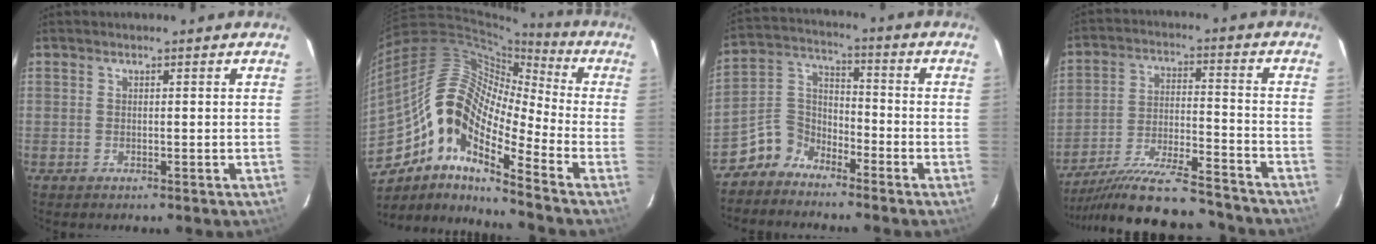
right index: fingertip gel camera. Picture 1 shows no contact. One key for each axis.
{"total": 16.2, "fx": -7.7, "fy": 5.6, "fz": 13.1, "tx": -0.213, "ty": 0.001, "tz": -0.167}
{"total": 6.6, "fx": -5.1, "fy": 4.1, "fz": 0.9, "tx": -0.030, "ty": 0.039, "tz": -0.120}
{"total": 20.7, "fx": -18.5, "fy": 2.9, "fz": 8.7, "tx": -0.169, "ty": -0.031, "tz": -0.287}